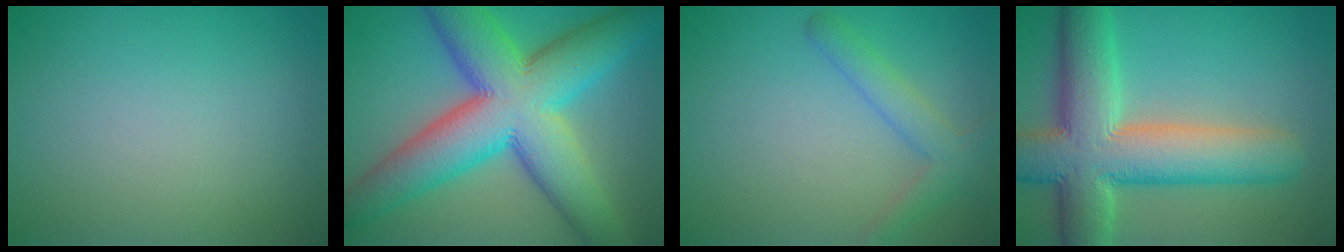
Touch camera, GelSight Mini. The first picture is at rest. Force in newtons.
{"total": 13.8, "press": 13.7, "slide": 0.3}
{"total": 2.3, "press": 2.3, "slide": 0.2}
{"total": 10.9, "press": 10.9, "slide": 0.7}